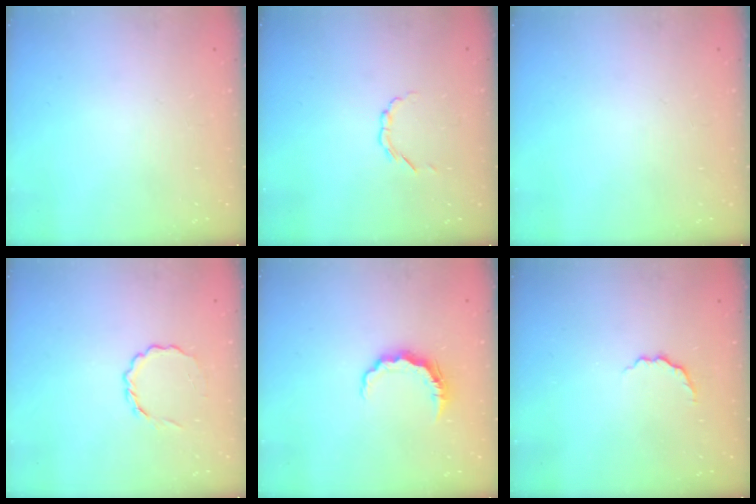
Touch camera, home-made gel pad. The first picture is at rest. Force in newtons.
{"total": 2.1, "press": 2.0, "slide": 0.7}
{"total": 0.0}
{"total": 3.7, "press": 3.5, "slide": 1.4}
{"total": 7.1, "press": 7.1, "slide": 0.5}
{"total": 3.2, "press": 3.1, "slide": 0.8}